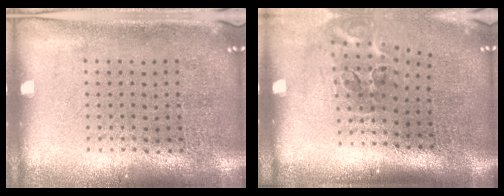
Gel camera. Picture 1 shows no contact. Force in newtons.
{"total": 2.1, "press": 1.2, "slide": 1.7}